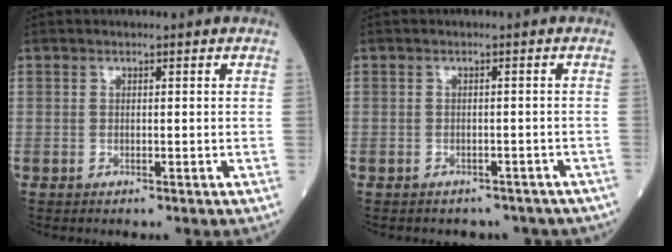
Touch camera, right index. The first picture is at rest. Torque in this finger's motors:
{"motor_torque": [1.00, -1.14, 0.11, 0.04]}